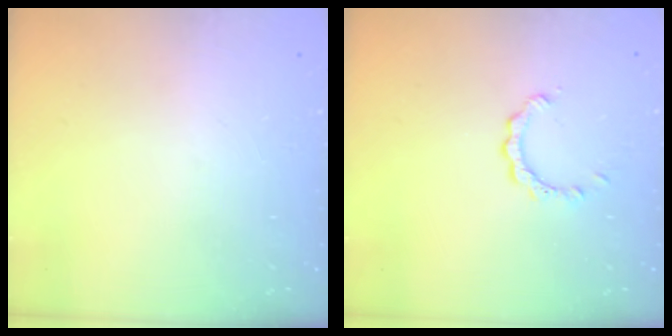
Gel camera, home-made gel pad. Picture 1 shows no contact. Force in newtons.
{"total": 3.0, "press": 3.0, "slide": 0.1}